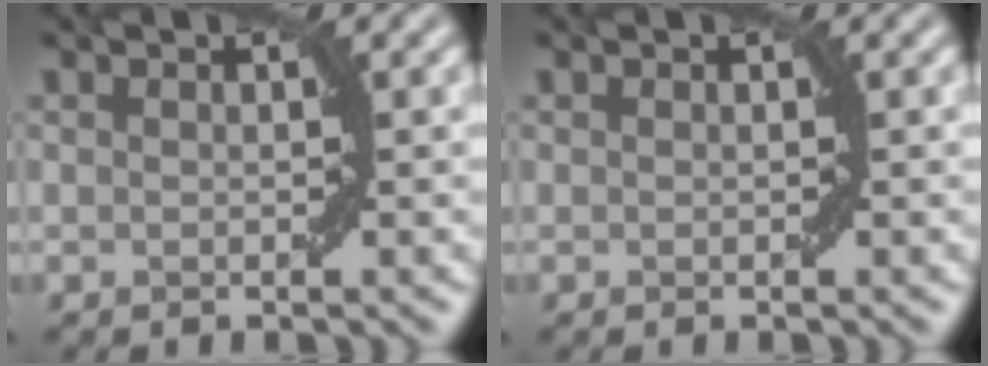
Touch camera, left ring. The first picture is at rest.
{"total": 0.0}